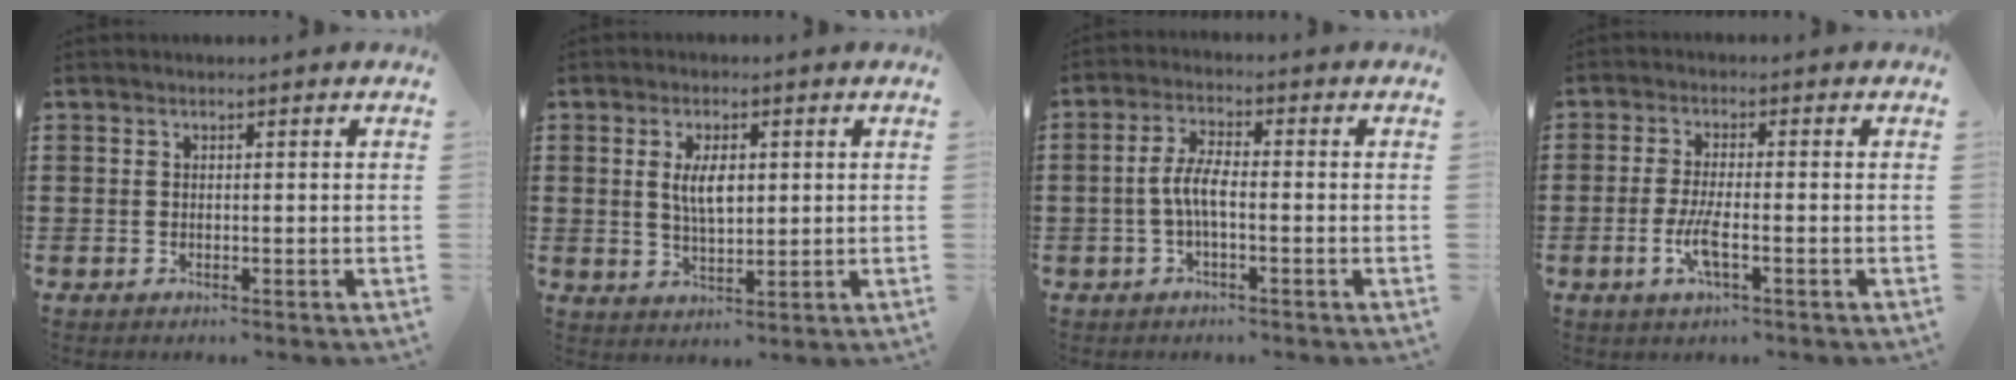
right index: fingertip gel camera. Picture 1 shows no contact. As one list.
[{"total": 5.2, "force": [0.8, 2.2, 4.6], "torque": [-0.086, 0.004, 0.009]}, {"total": 5.0, "force": [-1.2, 1.4, 4.6], "torque": [-0.111, -0.005, -0.031]}, {"total": 4.5, "force": [-1.7, 0.8, 4.0], "torque": [-0.087, -0.006, -0.035]}]